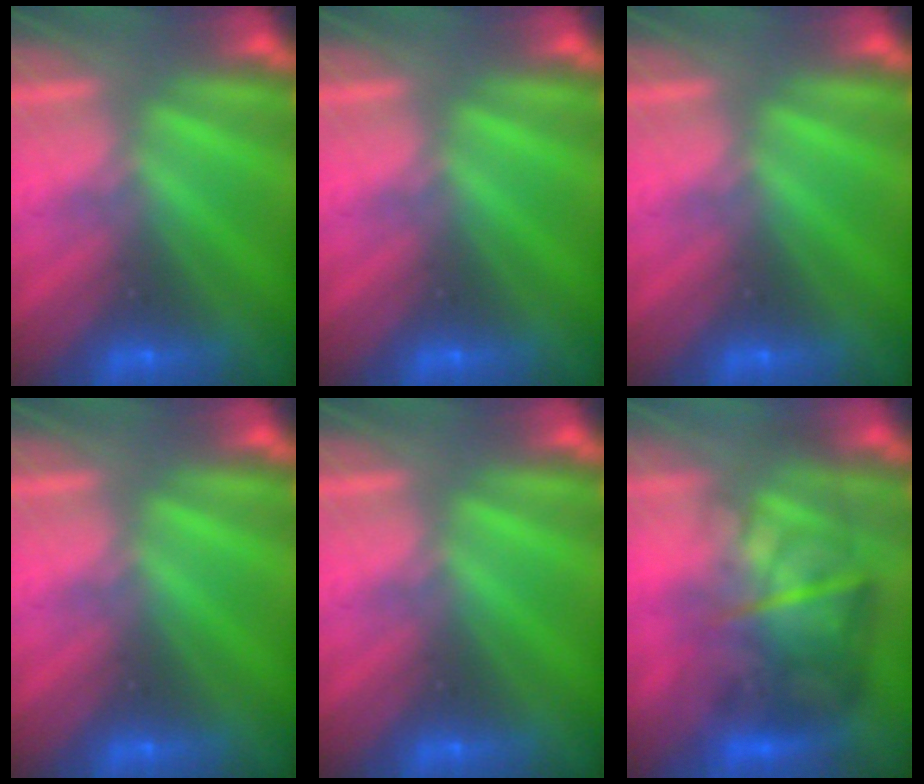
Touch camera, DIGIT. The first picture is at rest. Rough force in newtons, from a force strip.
{"total": 0.0}
{"total": 0.0}
{"total": 0.0}
{"total": 0.0}
{"total": 7.7}